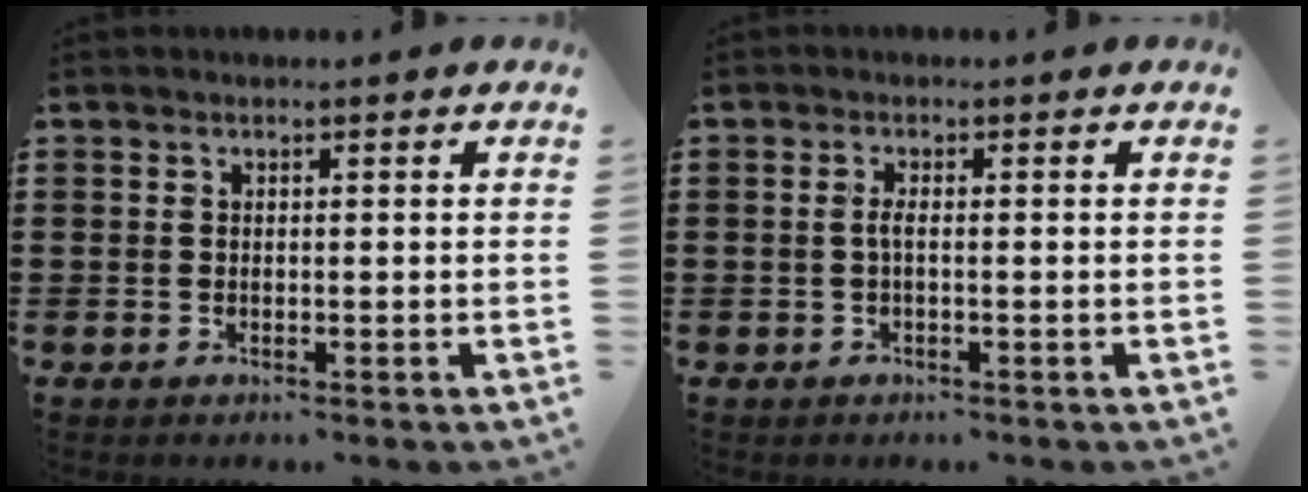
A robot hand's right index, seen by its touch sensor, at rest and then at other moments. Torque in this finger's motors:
{"motor_torque": [0.36, -0.17, 0.14, 0.06]}